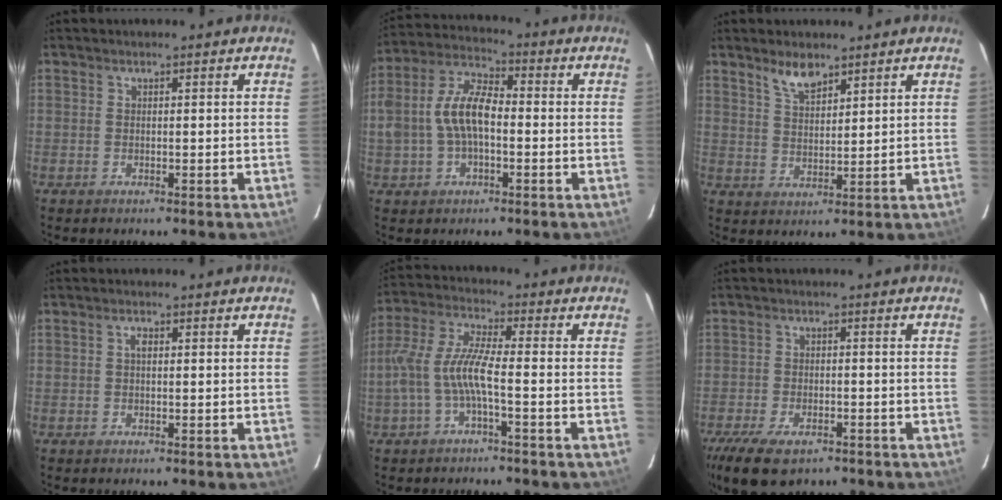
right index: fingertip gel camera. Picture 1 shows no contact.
{"total": 10.5, "force": [-1.2, 5.7, 8.8], "torque": [-0.183, 0.019, -0.022]}
{"total": 5.0, "force": [3.9, 1.7, 2.6], "torque": [-0.045, 0.001, 0.075]}
{"total": 1.2, "force": [0.2, 0.6, 1.0], "torque": [-0.017, 0.005, 0.001]}
{"total": 8.7, "force": [-2.6, 1.3, 8.2], "torque": [-0.189, 0.005, -0.047]}
{"total": 11.4, "force": [-7.7, 5.3, 6.6], "torque": [-0.159, -0.031, -0.132]}